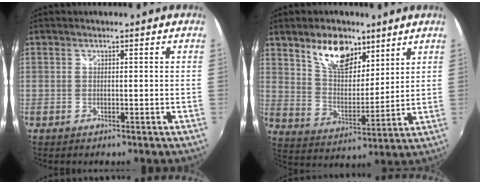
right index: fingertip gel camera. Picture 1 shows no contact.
{"total": 12.3, "force": [7.9, 6.4, 6.8], "torque": [-0.111, 0.005, 0.146]}